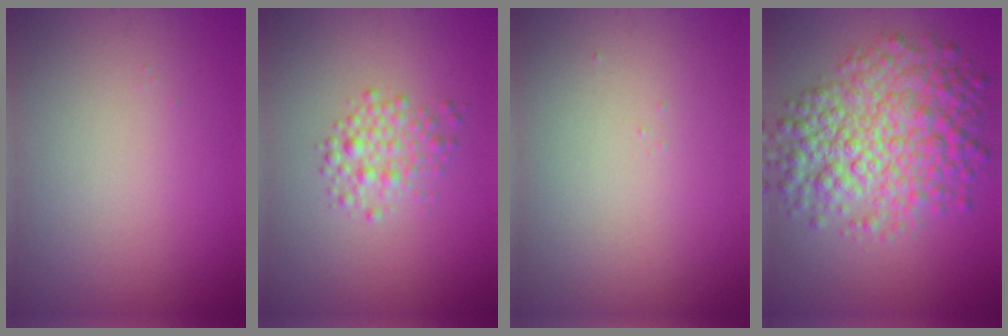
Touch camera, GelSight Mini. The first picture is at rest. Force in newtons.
{"total": 2.4, "press": 2.4, "slide": 0.1}
{"total": 0.0}
{"total": 8.5, "press": 8.5, "slide": 0.0}